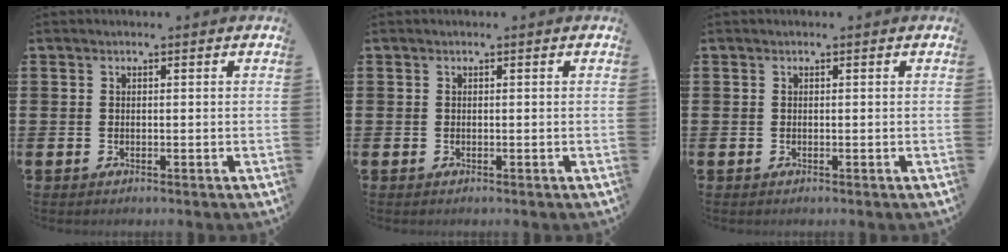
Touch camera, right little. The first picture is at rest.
{"total": 0.0}
{"total": 0.0}